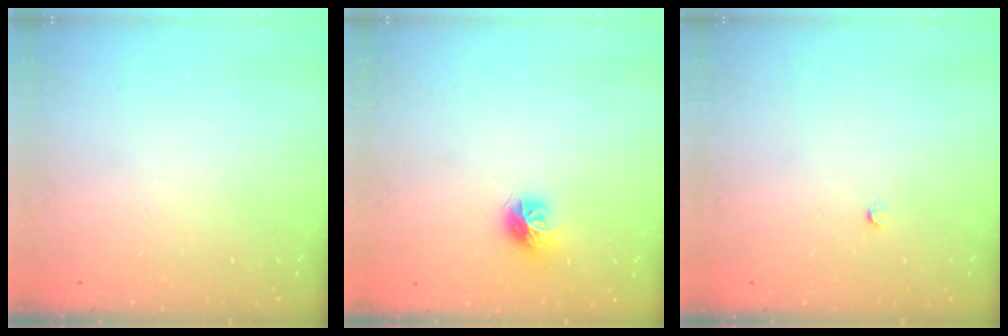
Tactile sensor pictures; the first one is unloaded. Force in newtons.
{"total": 8.8, "press": 8.8, "slide": 0.4}
{"total": 2.2, "press": 2.2, "slide": 0.3}